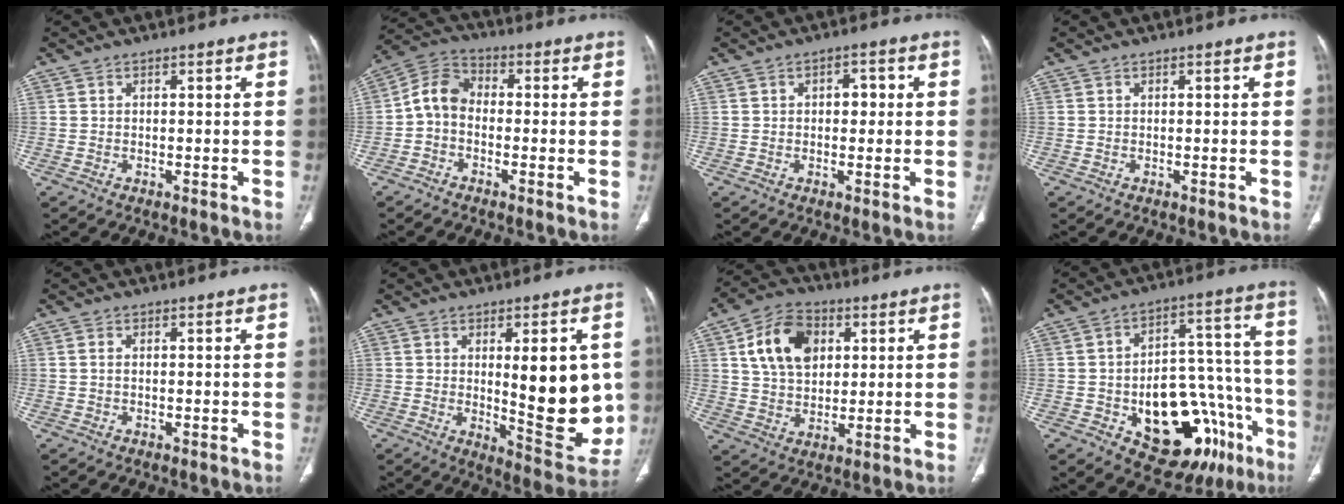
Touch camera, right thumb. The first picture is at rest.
{"total": 6.8, "force": [-1.2, 5.0, 4.5], "torque": [-0.072, 0.027, -0.041]}
{"total": 3.4, "force": [0.5, 2.1, 2.6], "torque": [-0.025, 0.007, 0.005]}
{"total": 0.0}
{"total": 0.8, "force": [0.1, 0.3, 0.7], "torque": [-0.020, 0.004, 0.004]}
{"total": 17.1, "force": [1.2, 6.0, 16.0], "torque": [-0.168, -0.034, 0.032]}
{"total": 12.8, "force": [3.9, 8.9, 8.3], "torque": [-0.123, 0.000, 0.069]}
{"total": 23.8, "force": [-10.2, 13.0, 17.1], "torque": [-0.169, 0.077, -0.125]}